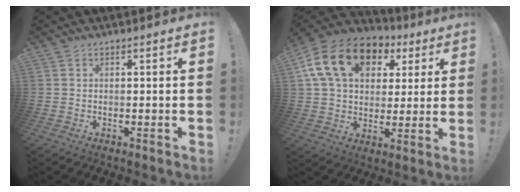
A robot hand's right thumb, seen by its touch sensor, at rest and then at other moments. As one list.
[{"total": 19.8, "force": [7.9, 13.6, 12.0], "torque": [-0.191, -0.017, 0.147]}]